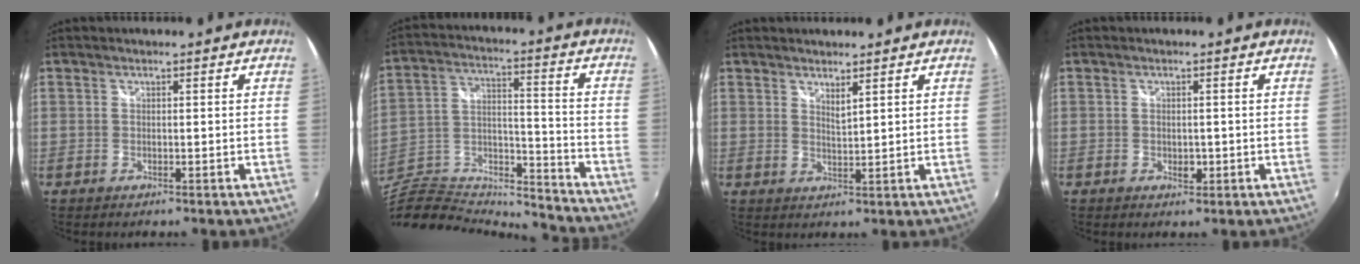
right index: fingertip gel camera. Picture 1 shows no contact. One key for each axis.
{"total": 16.8, "fx": -15.0, "fy": 4.6, "fz": 6.0, "tx": -0.139, "ty": 0.018, "tz": -0.273}
{"total": 2.2, "fx": 1.9, "fy": 0.2, "fz": 1.2, "tx": -0.021, "ty": -0.002, "tz": 0.031}
{"total": 1.5, "fx": -0.3, "fy": 1.2, "fz": 0.9, "tx": -0.014, "ty": -0.002, "tz": -0.005}